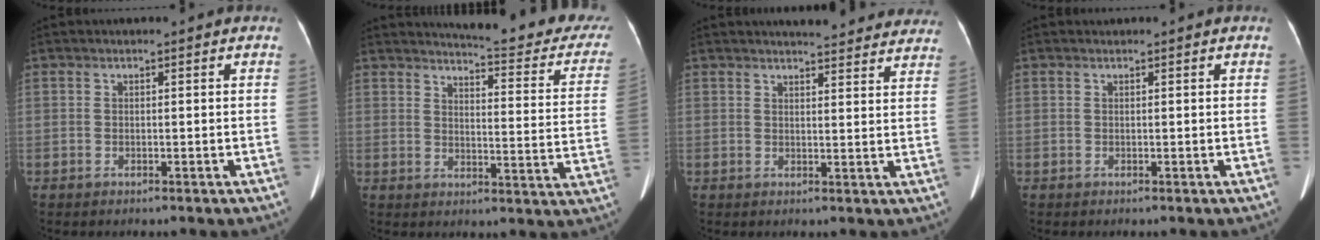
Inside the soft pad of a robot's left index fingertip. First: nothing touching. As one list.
[{"total": 19.9, "force": [18.5, 2.4, 6.9], "torque": [-0.078, -0.097, 0.195]}, {"total": 16.1, "force": [15.1, 2.9, 4.8], "torque": [-0.040, -0.018, 0.160]}, {"total": 0.0}]